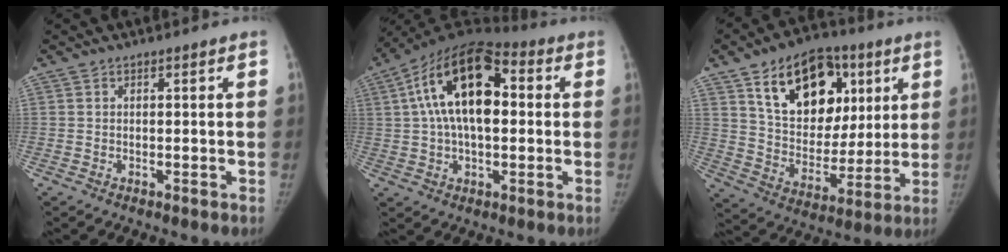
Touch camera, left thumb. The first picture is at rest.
{"total": 18.9, "force": [3.1, 10.2, 15.6], "torque": [-0.263, 0.026, 0.038]}
{"total": 22.0, "force": [9.3, 14.4, 13.8], "torque": [-0.172, -0.022, 0.152]}